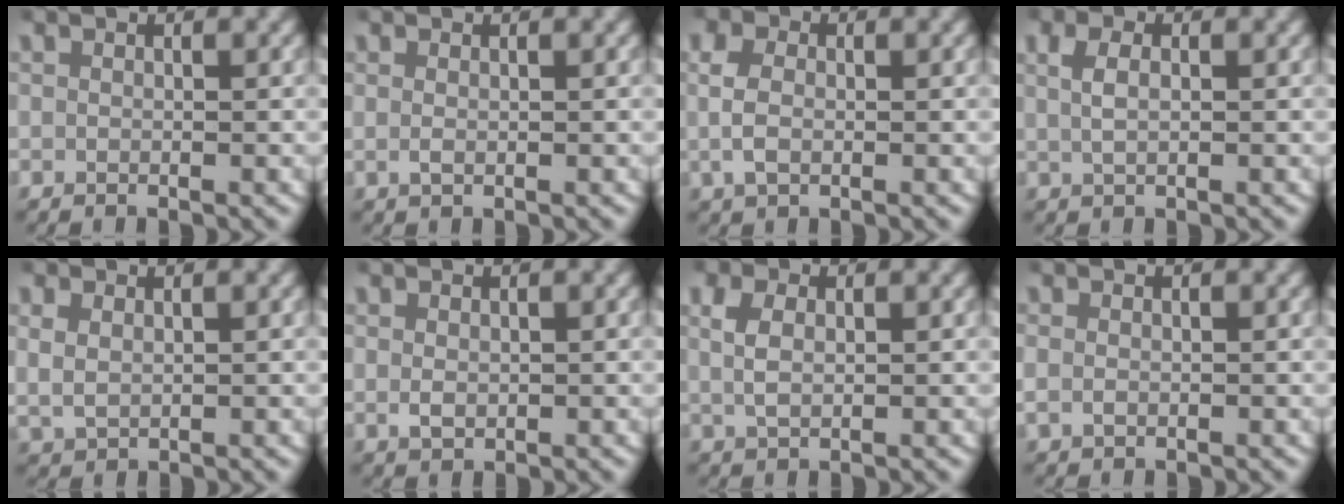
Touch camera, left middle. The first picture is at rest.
{"total": 0.6, "force": [0.2, 0.0, 0.6], "torque": [-0.014, -0.002, 0.006]}
{"total": 3.4, "force": [0.1, 2.7, 2.1], "torque": [-0.055, -0.004, 0.004]}
{"total": 2.1, "force": [0.6, 1.2, 1.6], "torque": [-0.036, 0.001, 0.013]}
{"total": 2.7, "force": [0.8, 2.3, 1.3], "torque": [-0.045, -0.006, 0.022]}
{"total": 1.0, "force": [0.2, 0.6, 0.7], "torque": [-0.019, -0.005, 0.011]}
{"total": 2.6, "force": [0.6, 1.8, 1.8], "torque": [-0.049, -0.006, 0.018]}
{"total": 1.1, "force": [0.1, 0.8, 0.7], "torque": [-0.025, -0.003, 0.006]}